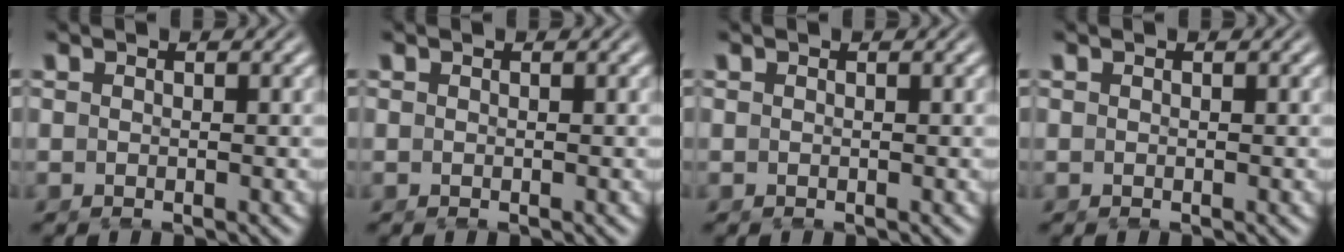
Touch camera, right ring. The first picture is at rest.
{"total": 0.0}
{"total": 0.0}
{"total": 0.0}